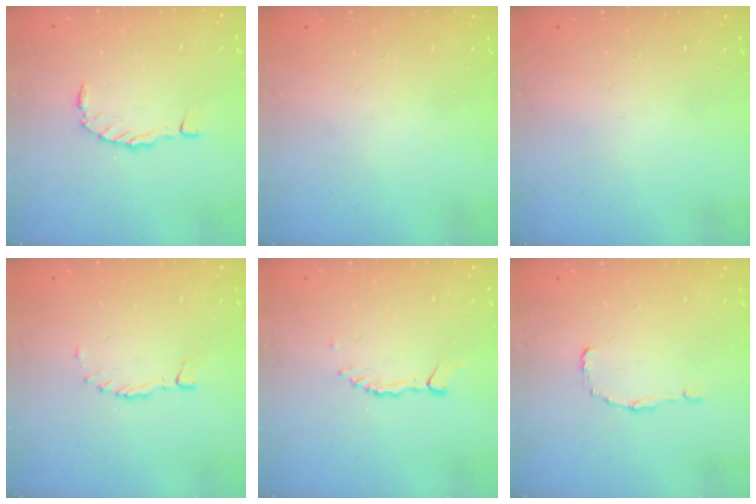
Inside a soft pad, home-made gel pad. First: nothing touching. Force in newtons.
{"total": 0.0}
{"total": 0.0}
{"total": 0.0}
{"total": 1.3, "press": 1.3, "slide": 0.1}
{"total": 0.9, "press": 0.9, "slide": 0.0}